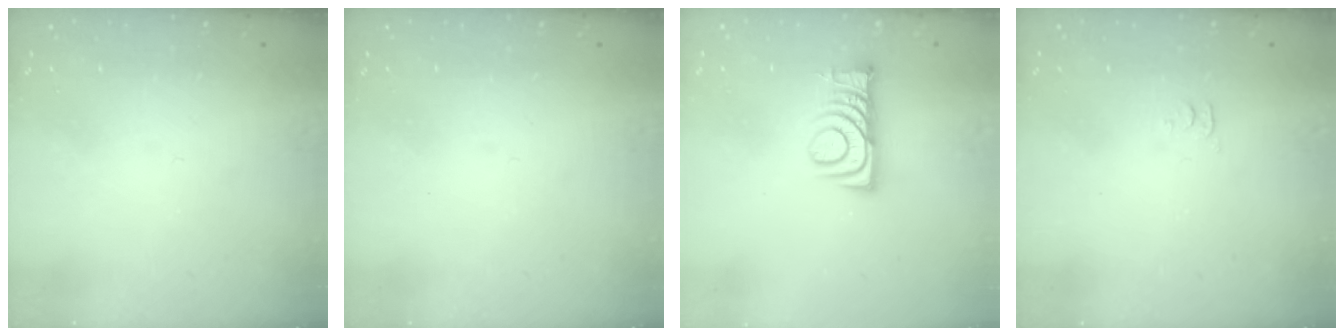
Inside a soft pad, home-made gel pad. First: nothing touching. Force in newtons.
{"total": 0.0}
{"total": 8.1, "press": 8.1, "slide": 0.9}
{"total": 3.4, "press": 3.4, "slide": 0.5}